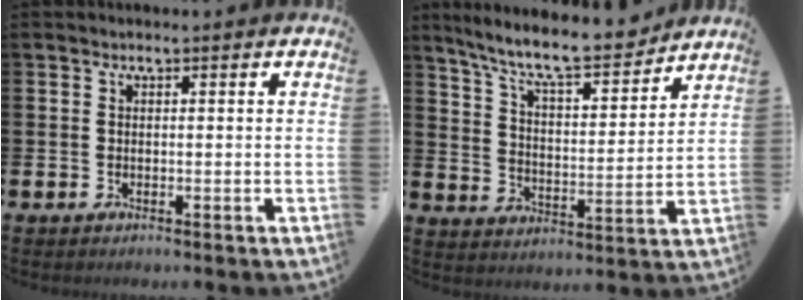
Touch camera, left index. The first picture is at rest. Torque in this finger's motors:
{"motor_torque": [0.21, -0.47, 0.71, 0.21]}